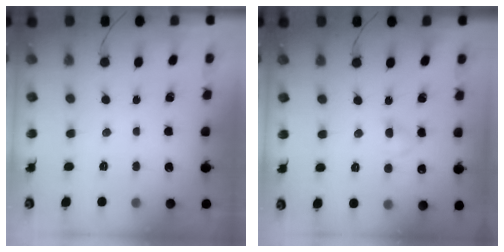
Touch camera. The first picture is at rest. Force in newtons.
{"total": 2.5, "press": 2.3, "slide": 1.0}